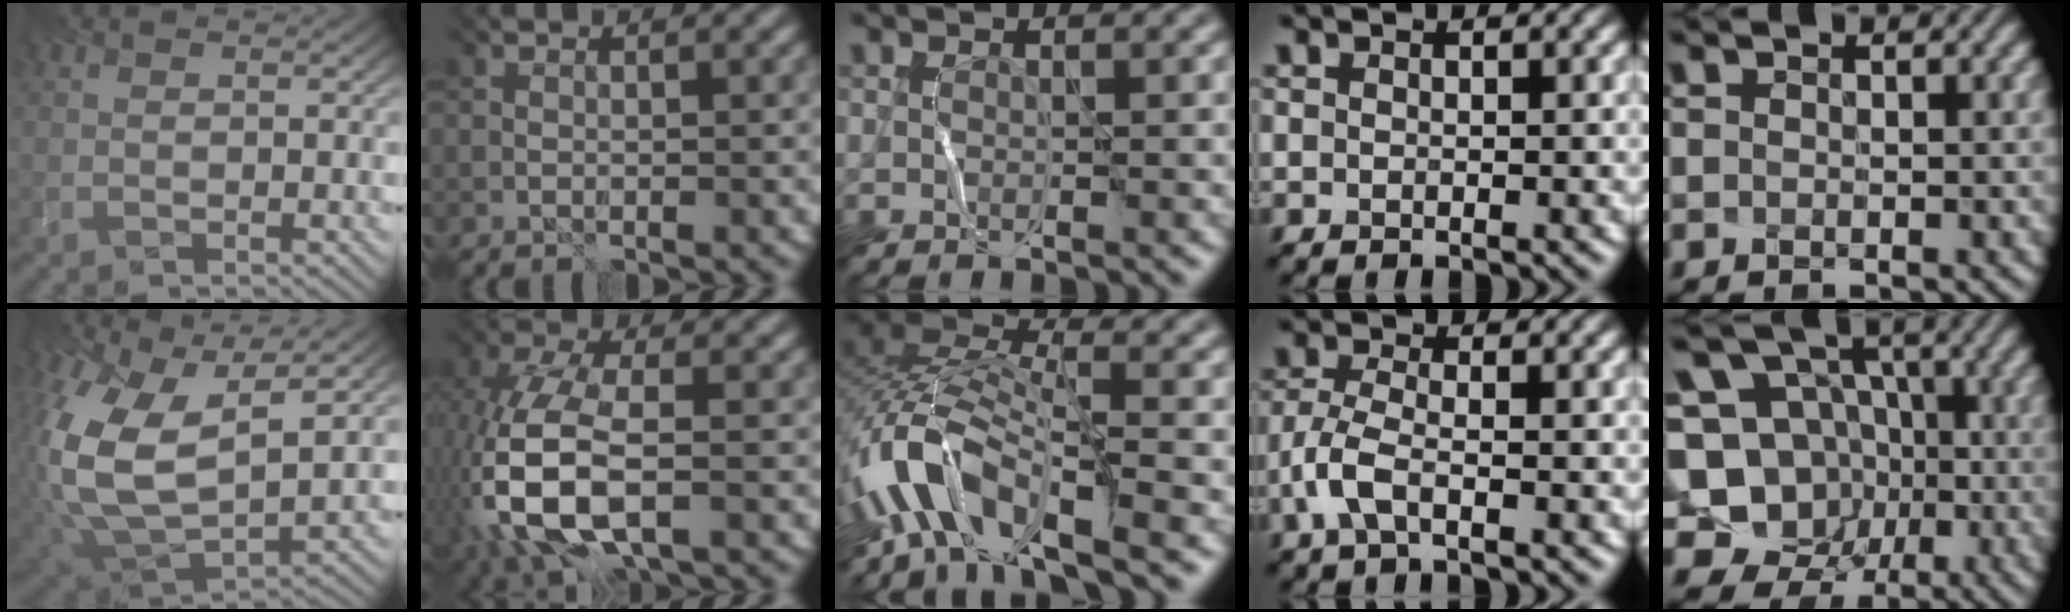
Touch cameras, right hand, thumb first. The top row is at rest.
{"thumb": {"total": 13.9, "force": [0.6, 8.6, 10.9], "torque": [-0.284, -0.025, 0.035]}, "index": {"total": 8.3, "force": [-2.1, 4.7, 6.5], "torque": [-0.157, -0.009, -0.043]}, "middle": {"total": 9.4, "force": [-4.8, 3.8, 7.1], "torque": [-0.147, 0.017, -0.103]}, "ring": {"total": 3.1, "force": [-1.4, 1.2, 2.4], "torque": [-0.067, 0.005, -0.036]}, "little": {"total": 9.1, "force": [-1.7, 8.5, 2.9], "torque": [-0.082, -0.016, -0.041]}}